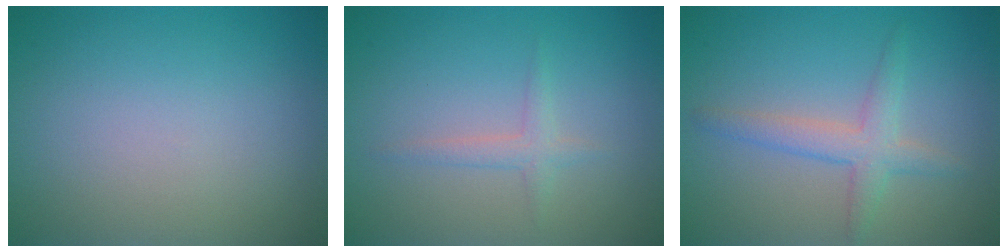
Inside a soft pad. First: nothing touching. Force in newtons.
{"total": 1.3, "press": 1.3, "slide": 0.1}
{"total": 2.8, "press": 2.8, "slide": 0.1}